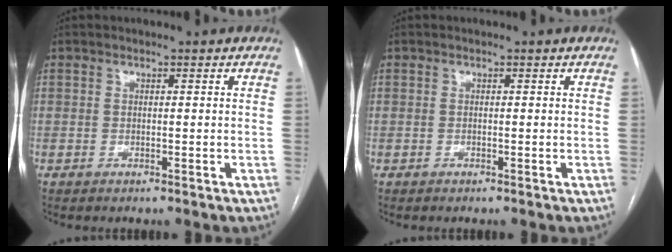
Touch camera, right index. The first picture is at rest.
{"total": 0.0}